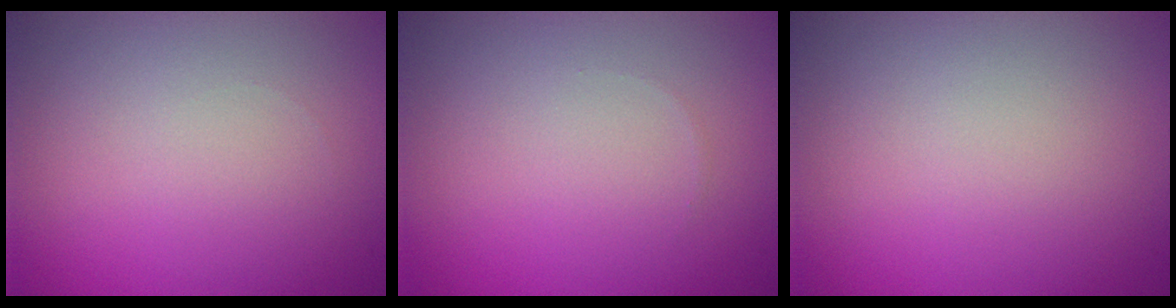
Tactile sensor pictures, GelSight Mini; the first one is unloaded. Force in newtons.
{"total": 0.0}
{"total": 0.0}